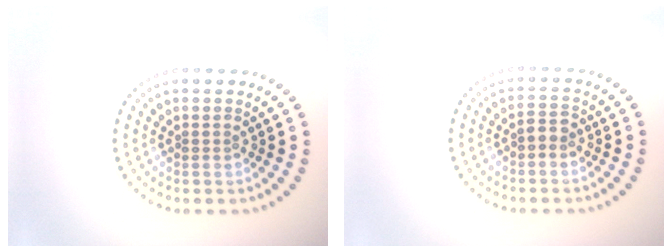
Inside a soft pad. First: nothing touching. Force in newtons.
{"total": 1.1, "press": 1.1, "slide": 0.3}